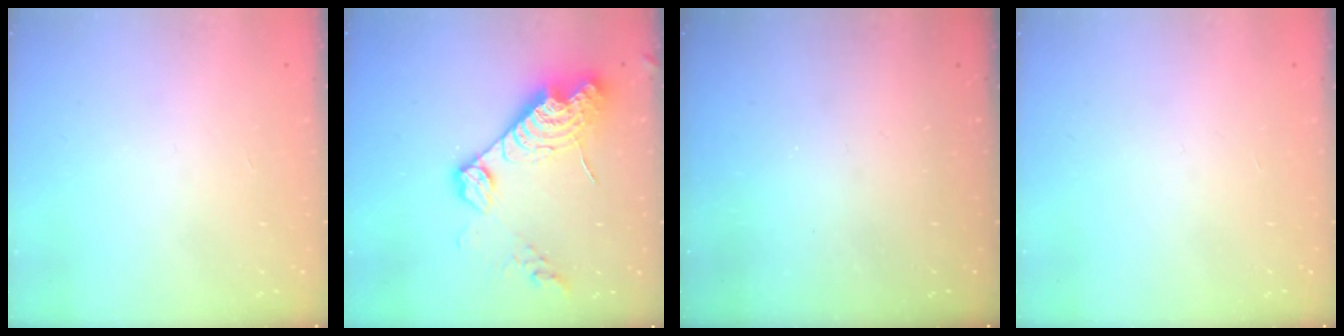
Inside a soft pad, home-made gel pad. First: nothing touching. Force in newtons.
{"total": 17.0, "press": 16.9, "slide": 2.0}
{"total": 0.0}
{"total": 0.0}